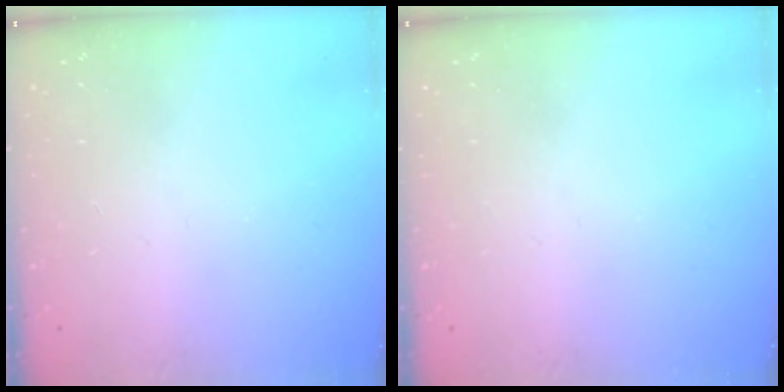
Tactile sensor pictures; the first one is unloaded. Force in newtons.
{"total": 0.0}